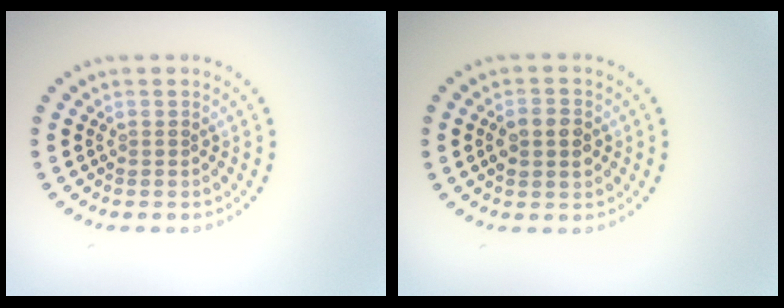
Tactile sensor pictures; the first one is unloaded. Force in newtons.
{"total": 2.9, "press": 2.9, "slide": 0.1}